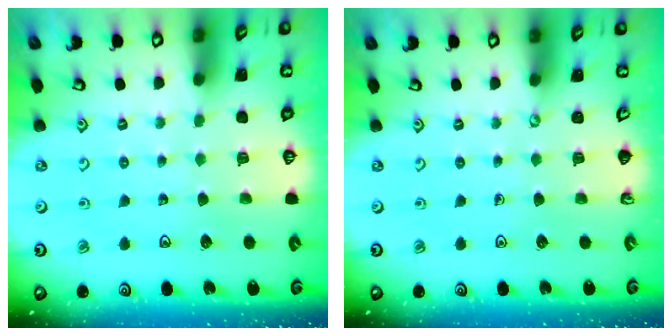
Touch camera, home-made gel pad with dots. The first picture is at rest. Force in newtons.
{"total": 0.0}